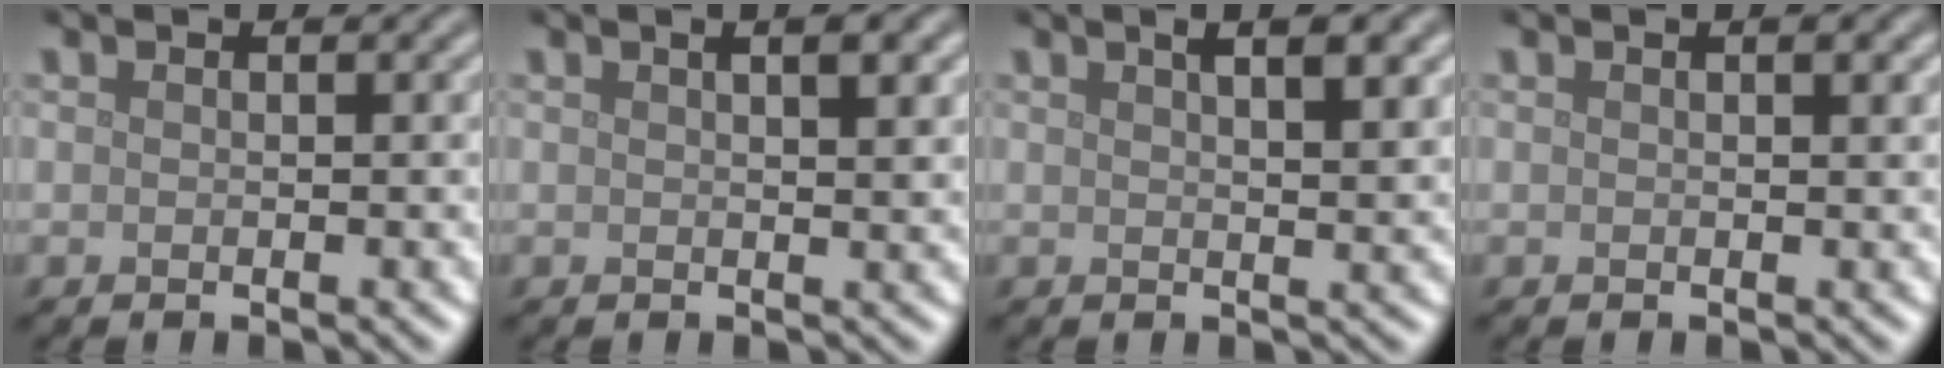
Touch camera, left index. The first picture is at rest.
{"total": 2.6, "force": [1.1, 0.7, 2.2], "torque": [-0.017, 0.008, 0.009]}
{"total": 4.7, "force": [2.3, 1.7, 3.8], "torque": [-0.026, 0.016, 0.011]}
{"total": 0.9, "force": [0.4, 0.2, 0.8], "torque": [-0.010, 0.001, 0.007]}